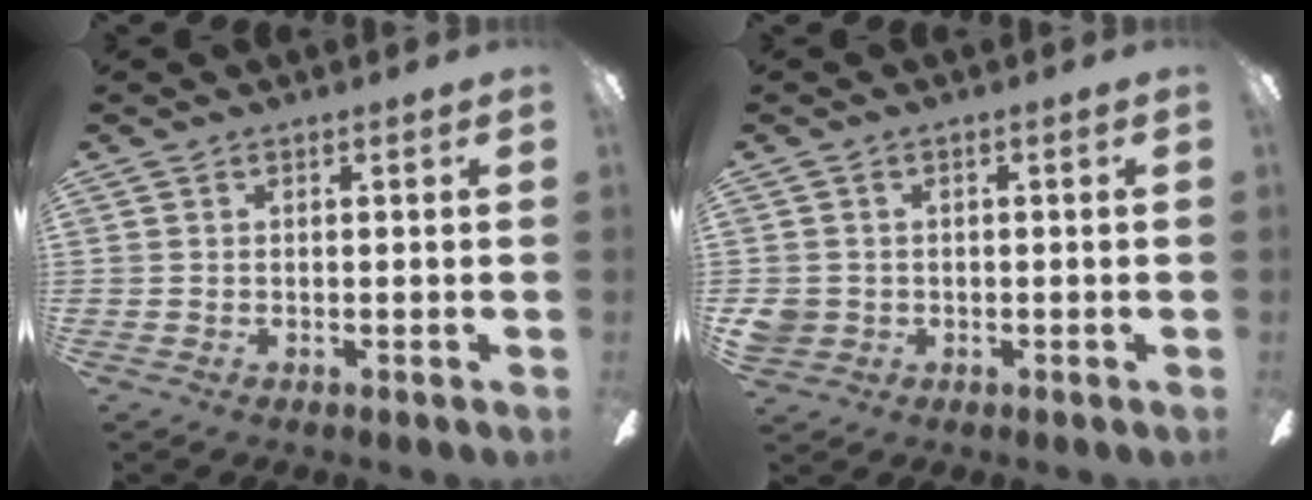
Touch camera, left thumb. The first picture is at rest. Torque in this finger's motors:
{"motor_torque": [0.02, 0.49, 0.20, -0.30, 0.01]}